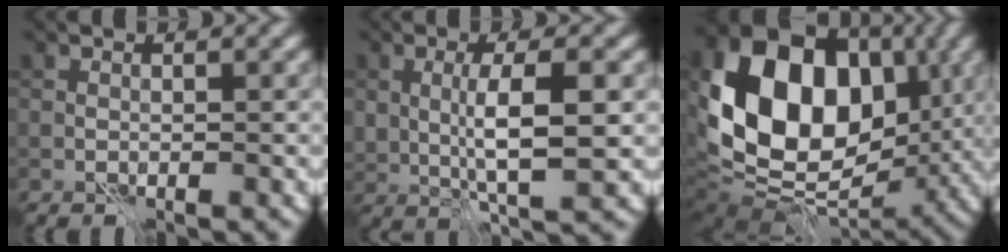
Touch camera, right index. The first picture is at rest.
{"total": 4.7, "force": [0.5, 1.5, 4.5], "torque": [-0.088, -0.002, 0.012]}
{"total": 16.7, "force": [2.0, 12.3, 11.2], "torque": [-0.199, 0.004, 0.046]}